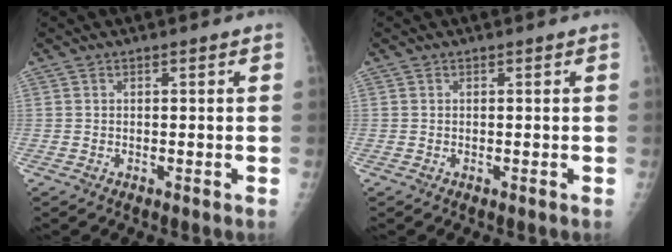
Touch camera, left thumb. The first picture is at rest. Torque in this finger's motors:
{"motor_torque": [0.00, 0.00, 0.00, 0.00, 0.00]}